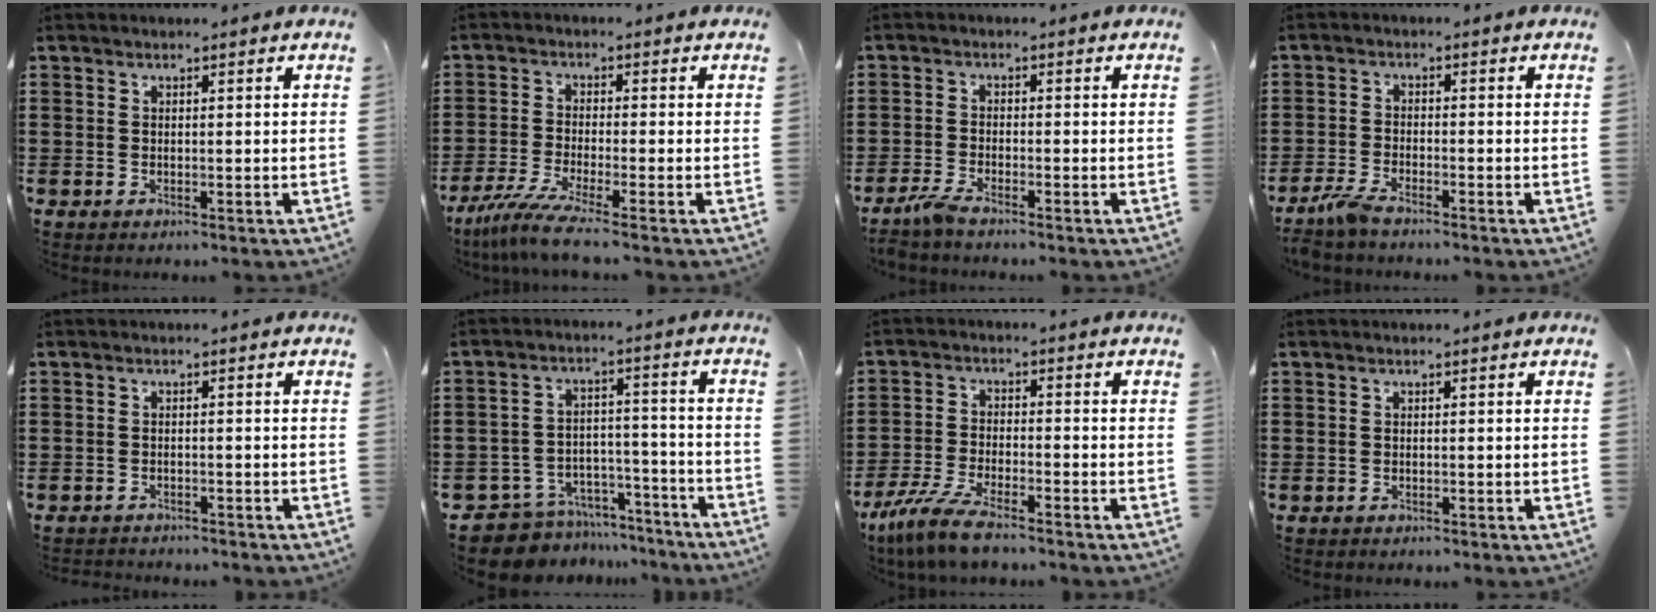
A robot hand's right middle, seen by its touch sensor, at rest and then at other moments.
{"total": 5.6, "force": [-4.0, -0.3, 3.9], "torque": [-0.099, -0.028, -0.081]}
{"total": 2.5, "force": [-1.9, 0.1, 1.6], "torque": [-0.043, -0.003, -0.040]}
{"total": 3.2, "force": [-2.7, 0.4, 1.7], "torque": [-0.052, -0.005, -0.059]}
{"total": 1.1, "force": [-1.1, 0.1, -0.1], "torque": [-0.002, 0.002, -0.025]}
{"total": 7.7, "force": [-7.3, 2.2, 0.7], "torque": [-0.017, 0.023, -0.145]}
{"total": 6.3, "force": [-5.2, 0.6, 3.5], "torque": [-0.091, -0.016, -0.102]}
{"total": 0.0}